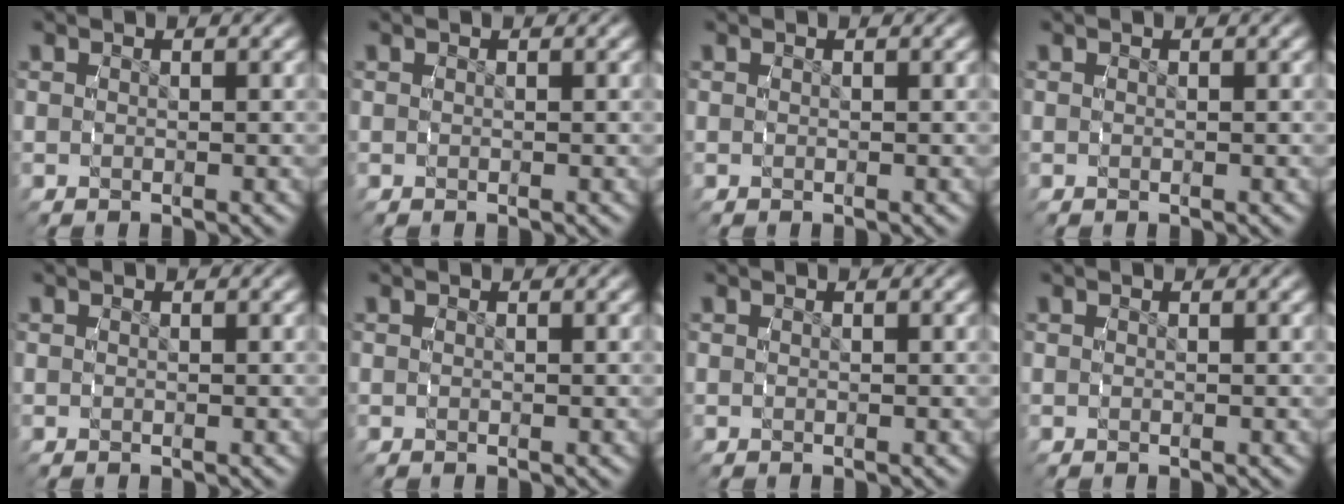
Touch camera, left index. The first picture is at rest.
{"total": 0.0}
{"total": 0.0}
{"total": 0.0}
{"total": 0.0}
{"total": 0.0}
{"total": 0.0}
{"total": 0.0}